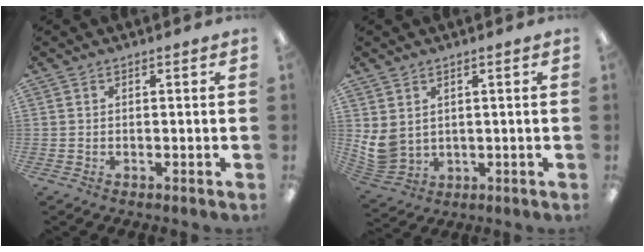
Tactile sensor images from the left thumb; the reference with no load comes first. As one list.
[{"total": 5.9, "force": [2.2, 4.7, 2.9], "torque": [-0.072, -0.016, 0.042]}]